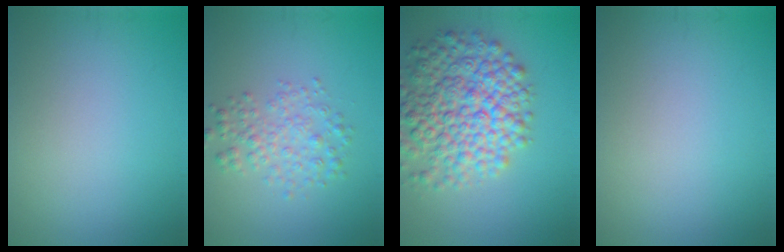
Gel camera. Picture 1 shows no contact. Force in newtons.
{"total": 2.8, "press": 2.8, "slide": 0.0}
{"total": 9.0, "press": 9.0, "slide": 0.4}
{"total": 0.0}